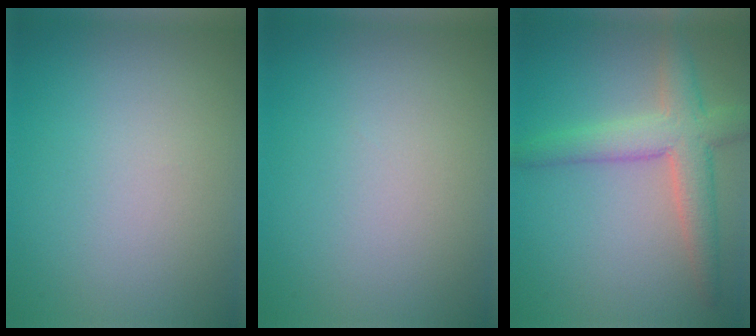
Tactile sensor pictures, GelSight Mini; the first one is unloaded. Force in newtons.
{"total": 0.0}
{"total": 5.1, "press": 5.1, "slide": 0.3}